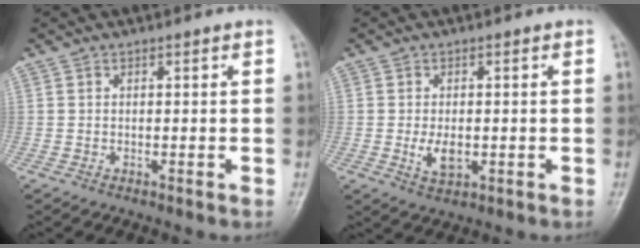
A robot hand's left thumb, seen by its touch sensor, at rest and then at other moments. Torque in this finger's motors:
{"motor_torque": [0.13, 0.22, 0.40, 0.04, 0.01]}